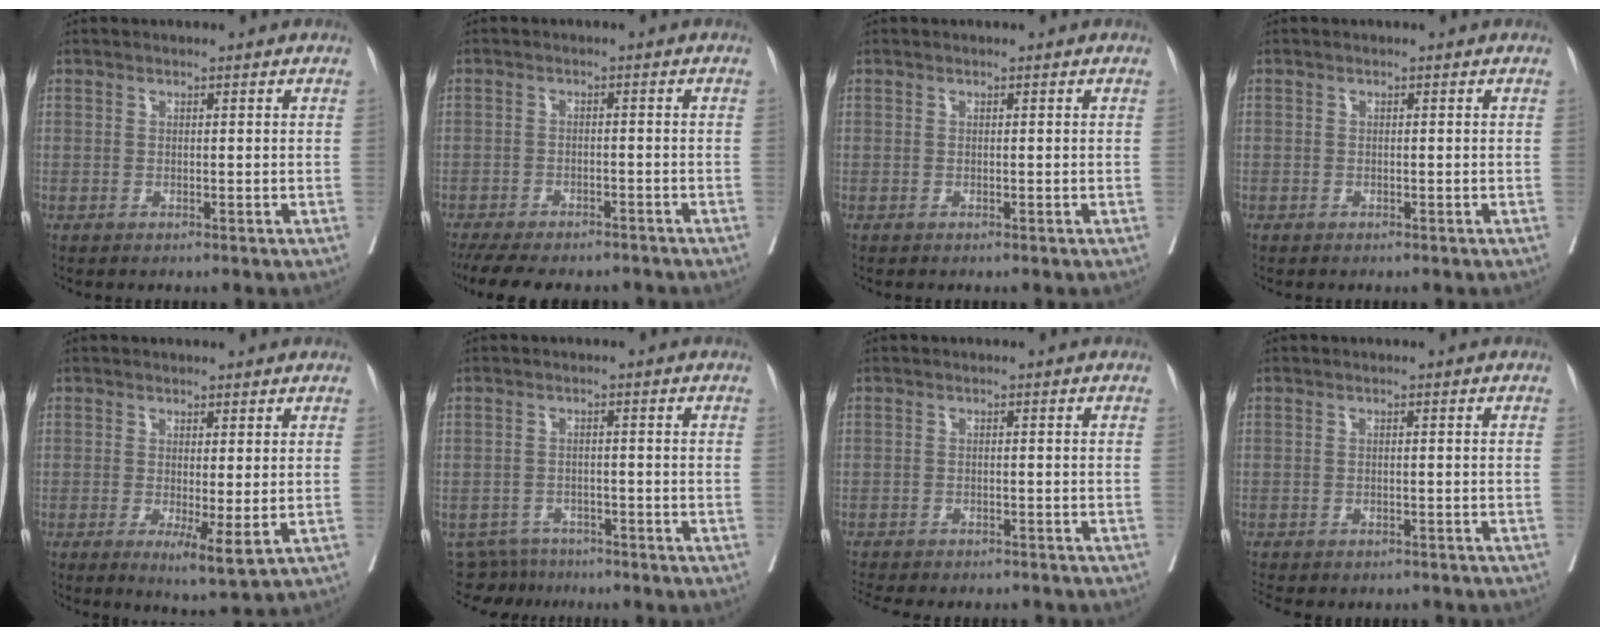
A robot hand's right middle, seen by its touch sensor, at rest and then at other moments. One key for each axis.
{"total": 13.4, "fx": -11.5, "fy": 4.2, "fz": 5.5, "tx": -0.114, "ty": -0.007, "tz": -0.154}
{"total": 0.0}
{"total": 0.9, "fx": -0.4, "fy": 0.8, "fz": -0.1, "tx": 0.000, "ty": 0.007, "tz": -0.010}
{"total": 4.8, "fx": -0.8, "fy": 0.7, "fz": 4.7, "tx": -0.071, "ty": -0.015, "tz": -0.007}
{"total": 5.0, "fx": -4.7, "fy": 1.6, "fz": -0.8, "tx": 0.009, "ty": 0.003, "tz": -0.073}
{"total": 10.8, "fx": -9.8, "fy": 2.5, "fz": 3.7, "tx": -0.069, "ty": -0.008, "tz": -0.124}
{"total": 7.6, "fx": -6.6, "fy": 2.8, "fz": 2.5, "tx": -0.048, "ty": -0.002, "tz": -0.083}